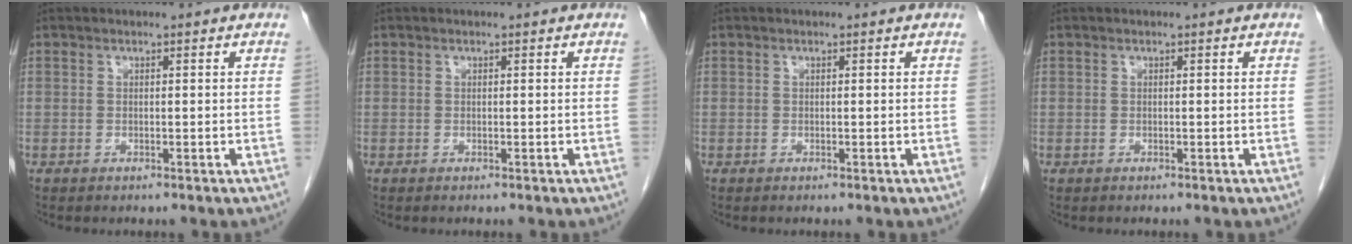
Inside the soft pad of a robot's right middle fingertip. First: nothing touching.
{"total": 0.0}
{"total": 0.0}
{"total": 0.0}